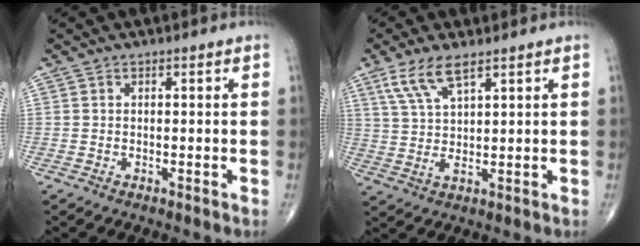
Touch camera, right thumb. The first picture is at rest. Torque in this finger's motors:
{"motor_torque": [0.08, 0.10, 0.23, -0.02, 0.28]}